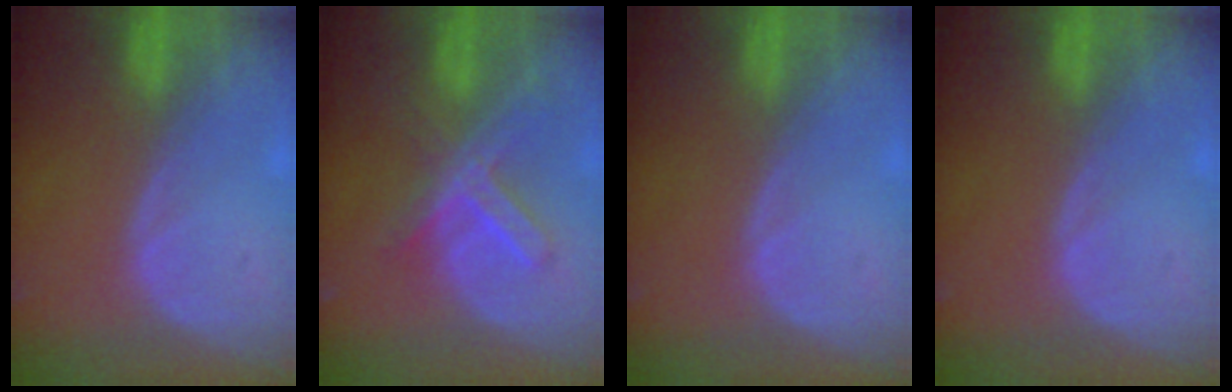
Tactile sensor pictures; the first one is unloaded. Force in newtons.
{"total": 7.3, "press": 6.3, "slide": 3.7}
{"total": 0.0}
{"total": 0.0}